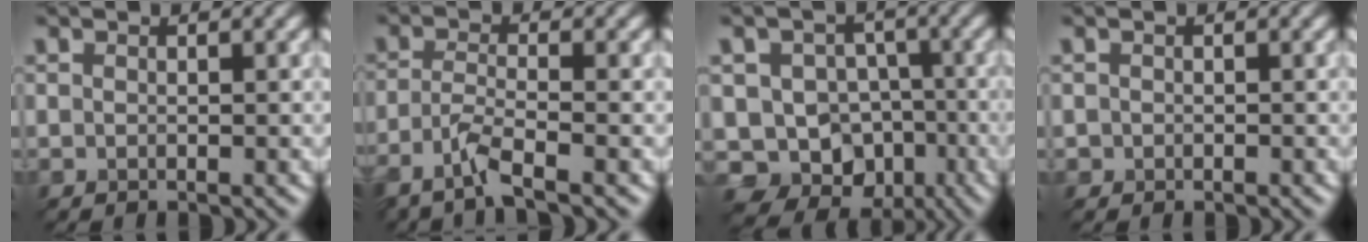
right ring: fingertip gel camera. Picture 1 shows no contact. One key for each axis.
{"total": 3.8, "fx": -3.2, "fy": 0.2, "fz": 2.1, "tx": -0.067, "ty": -0.001, "tz": -0.052}
{"total": 9.0, "fx": -3.3, "fy": 8.1, "fz": 2.2, "tx": -0.033, "ty": 0.004, "tz": -0.050}
{"total": 1.4, "fx": -0.7, "fy": -0.6, "fz": -1.0, "tx": 0.003, "ty": 0.001, "tz": 0.006}